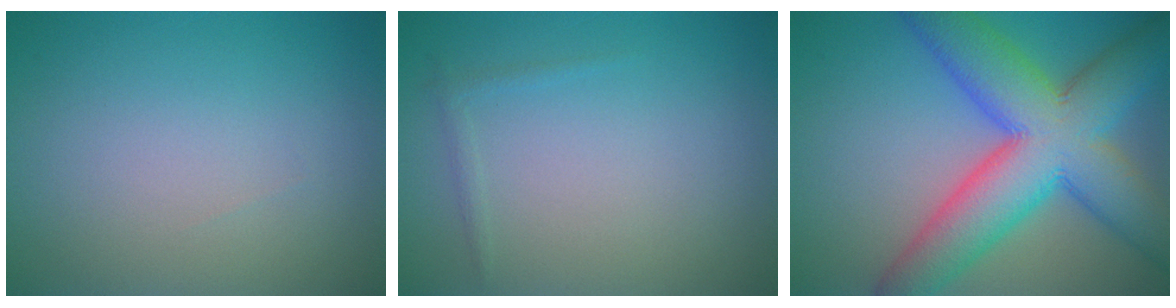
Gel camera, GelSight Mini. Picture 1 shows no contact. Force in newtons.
{"total": 0.7, "press": 0.7, "slide": 0.0}
{"total": 12.1, "press": 12.1, "slide": 0.5}